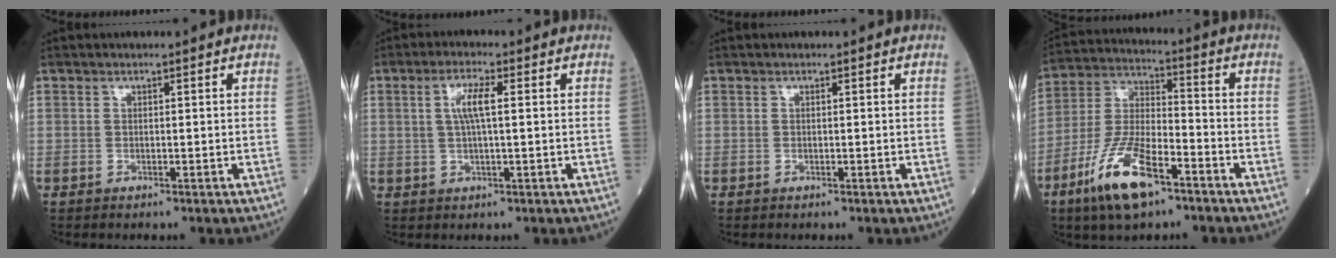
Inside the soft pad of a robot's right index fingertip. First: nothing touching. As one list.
[{"total": 4.3, "force": [0.9, 0.5, 4.2], "torque": [-0.087, 0.006, 0.017]}, {"total": 0.0}, {"total": 13.2, "force": [-7.6, 3.8, 10.1], "torque": [-0.213, -0.011, -0.141]}]